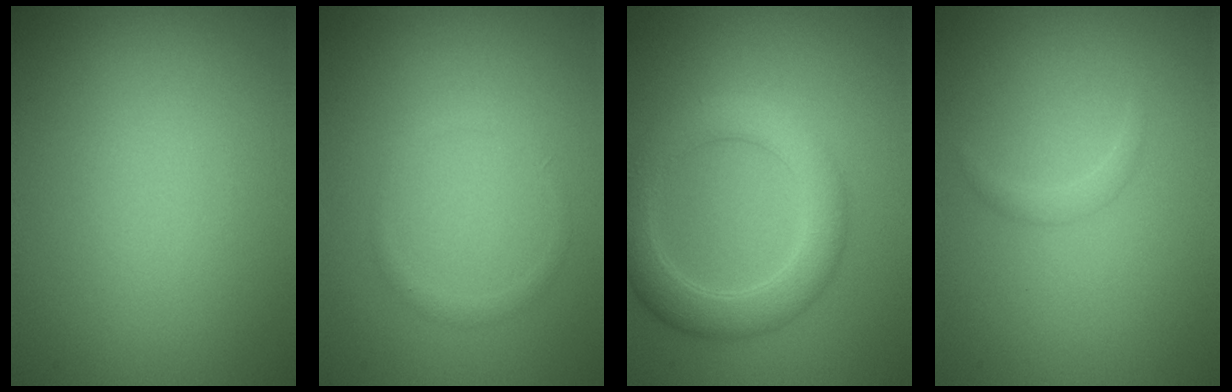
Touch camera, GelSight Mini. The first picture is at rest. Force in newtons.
{"total": 0.7, "press": 0.7, "slide": 0.0}
{"total": 4.7, "press": 4.7, "slide": 0.1}
{"total": 0.8, "press": 0.8, "slide": 0.0}